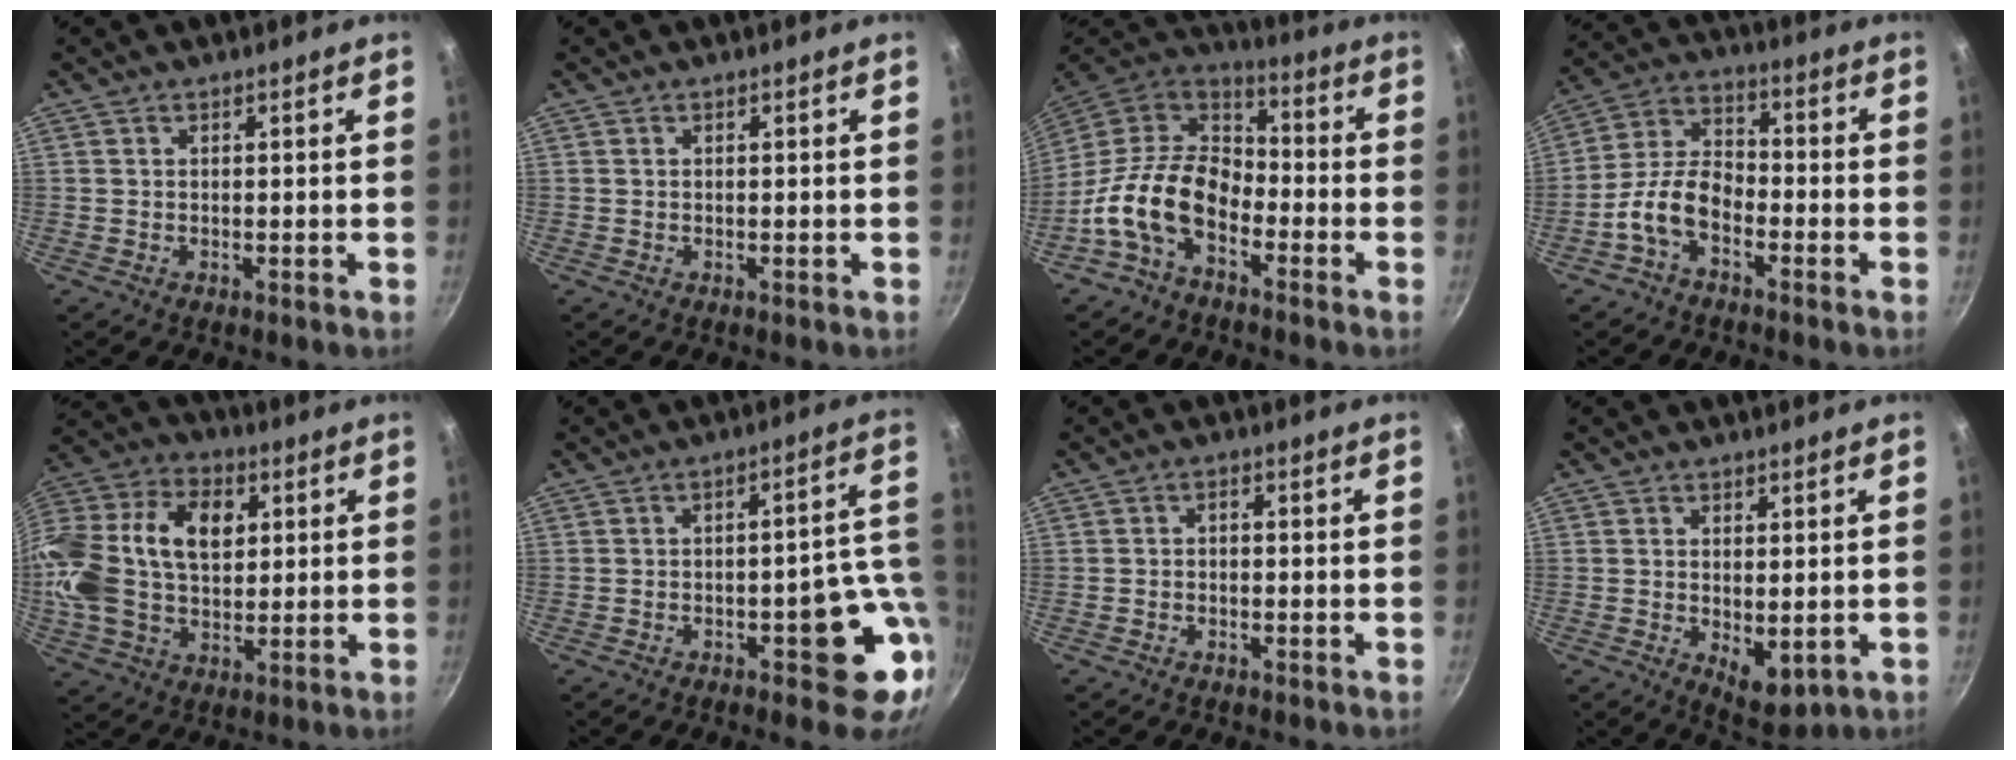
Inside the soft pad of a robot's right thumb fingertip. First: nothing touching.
{"total": 0.0}
{"total": 15.2, "force": [-6.1, 9.6, 10.1], "torque": [-0.162, 0.057, -0.143]}
{"total": 9.2, "force": [-4.4, 5.2, 6.1], "torque": [-0.107, 0.049, -0.097]}
{"total": 22.9, "force": [3.8, 15.3, 16.6], "torque": [-0.319, 0.028, 0.057]}
{"total": 12.3, "force": [-2.9, 5.5, 10.6], "torque": [-0.073, 0.026, -0.036]}
{"total": 1.4, "force": [-0.8, 0.8, 0.8], "torque": [-0.015, 0.011, -0.017]}
{"total": 6.3, "force": [-0.7, 3.3, 5.3], "torque": [-0.067, -0.014, 0.002]}